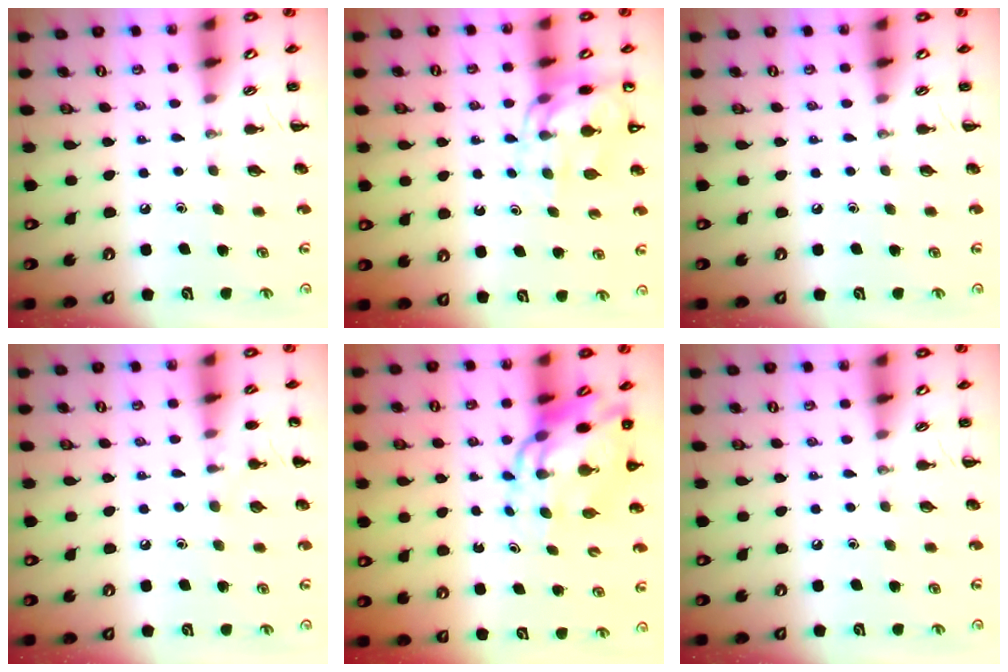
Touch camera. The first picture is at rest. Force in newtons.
{"total": 11.0, "press": 10.6, "slide": 3.0}
{"total": 0.0}
{"total": 6.6, "press": 6.4, "slide": 1.5}
{"total": 13.2, "press": 12.5, "slide": 4.2}
{"total": 0.0}